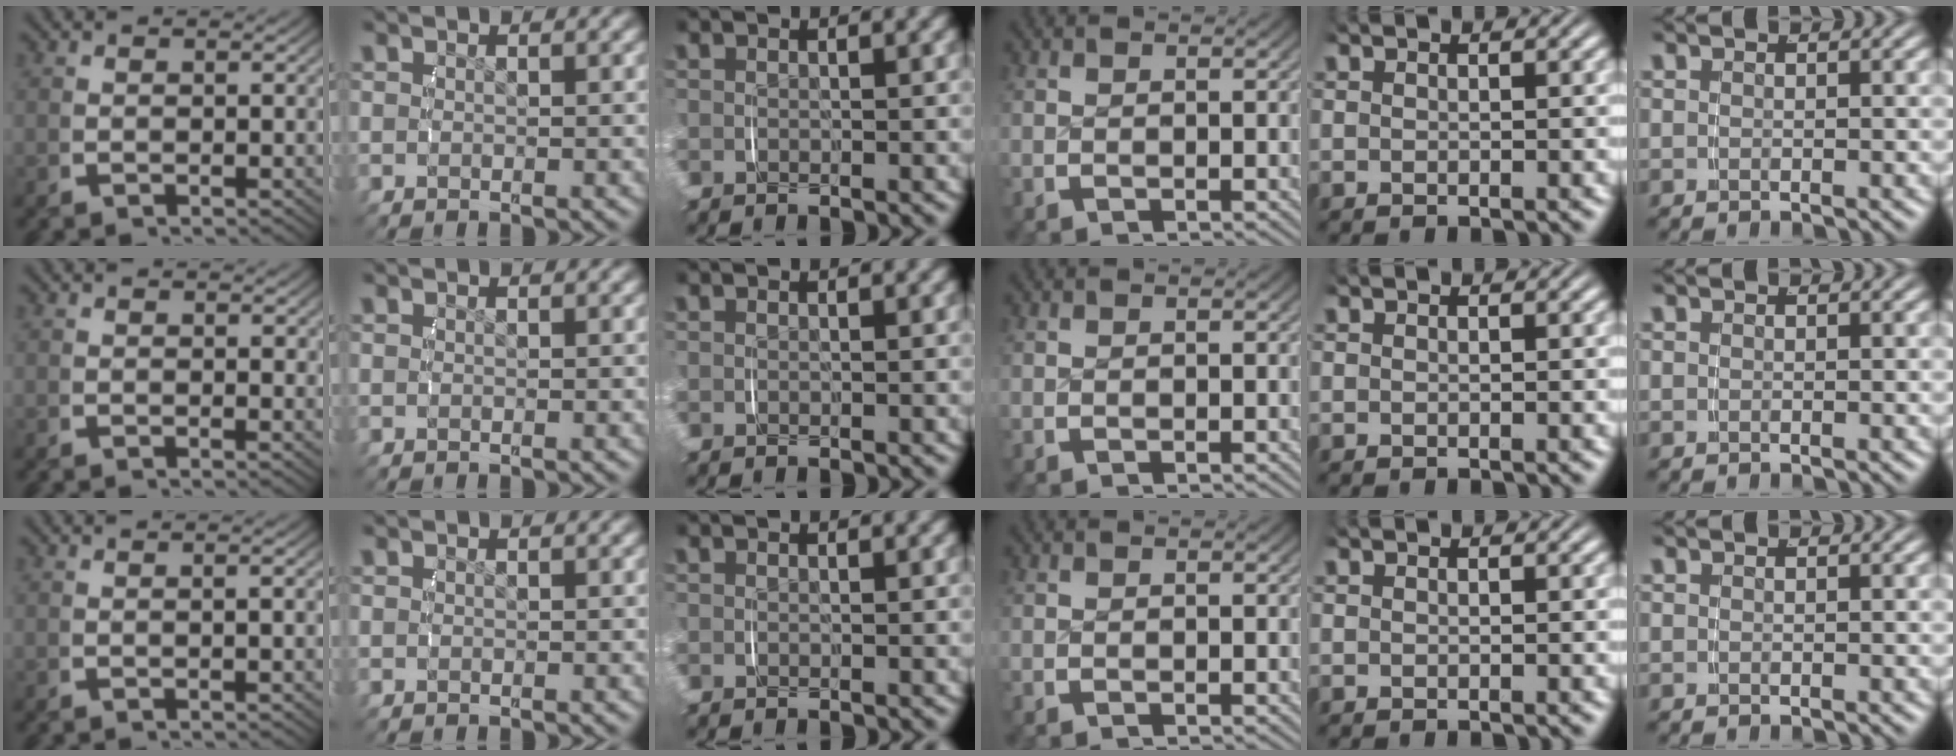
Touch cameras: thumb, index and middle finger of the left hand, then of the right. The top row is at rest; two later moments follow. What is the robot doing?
{"motion": "lift_and_place", "object": "camera"}